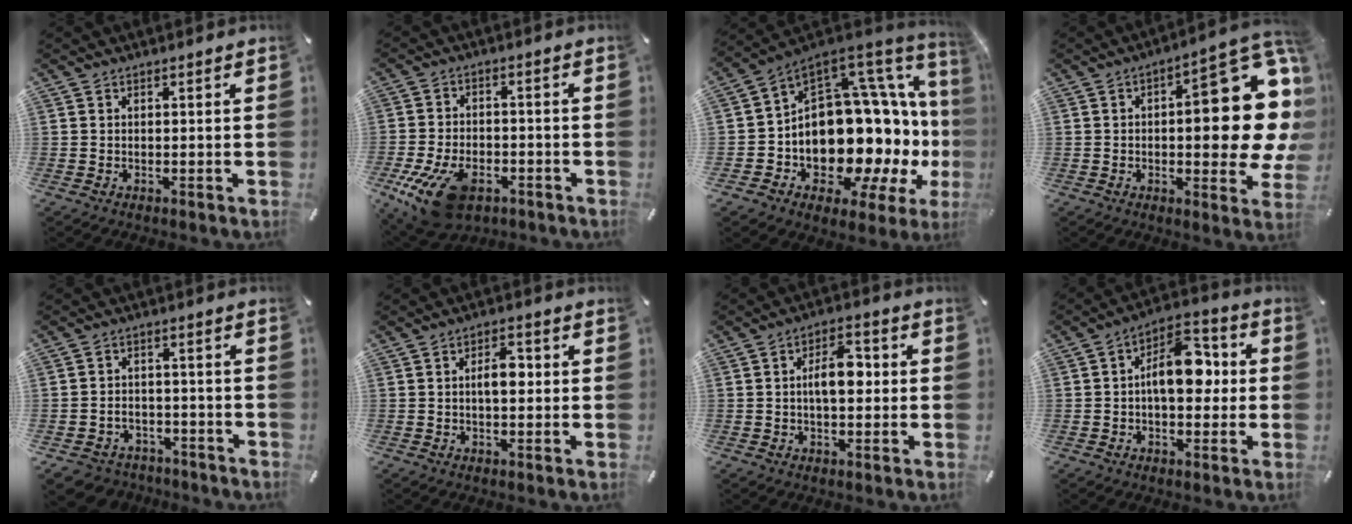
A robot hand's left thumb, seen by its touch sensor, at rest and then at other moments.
{"total": 14.2, "force": [-7.0, 8.2, 9.2], "torque": [-0.173, 0.029, -0.116]}
{"total": 24.8, "force": [-0.7, 16.4, 18.5], "torque": [-0.280, -0.088, 0.041]}
{"total": 26.2, "force": [4.3, 10.6, 23.5], "torque": [-0.293, -0.044, 0.078]}
{"total": 5.6, "force": [-3.7, 4.0, 1.3], "torque": [-0.029, 0.022, -0.071]}
{"total": 5.3, "force": [0.2, 2.8, 4.5], "torque": [-0.072, 0.006, -0.003]}
{"total": 7.8, "force": [0.1, 4.2, 6.6], "torque": [-0.104, 0.005, -0.006]}
{"total": 12.9, "force": [0.3, 7.6, 10.5], "torque": [-0.142, 0.001, 0.005]}